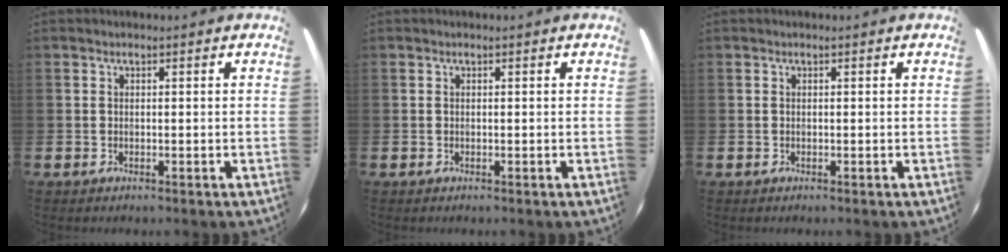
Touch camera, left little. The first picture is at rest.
{"total": 0.0}
{"total": 0.0}